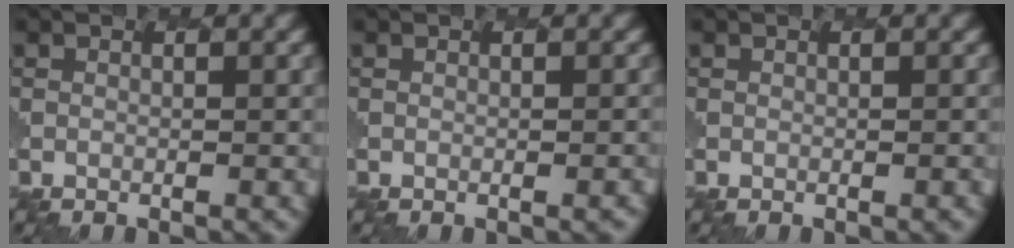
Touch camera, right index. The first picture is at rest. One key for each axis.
{"total": 1.4, "fx": -0.4, "fy": 0.6, "fz": 1.2, "tx": -0.004, "ty": 0.002, "tz": 0.000}
{"total": 1.2, "fx": -0.3, "fy": 0.5, "fz": 1.0, "tx": -0.006, "ty": 0.004, "tz": -0.002}